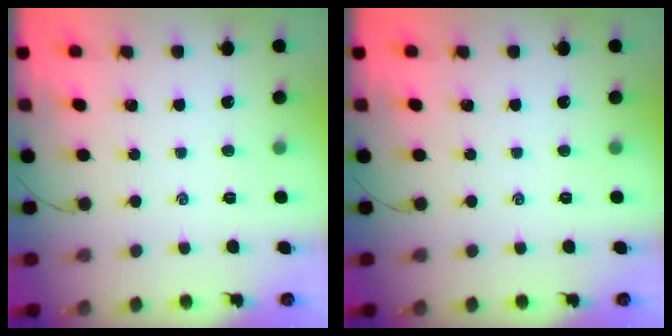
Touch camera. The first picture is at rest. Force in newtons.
{"total": 0.0}